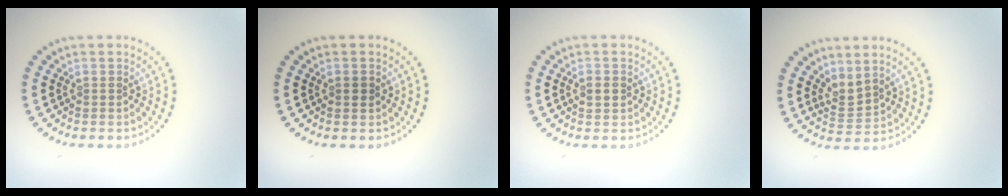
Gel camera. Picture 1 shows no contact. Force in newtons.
{"total": 0.8, "press": 0.8, "slide": 0.1}
{"total": 1.2, "press": 1.2, "slide": 0.1}
{"total": 2.2, "press": 1.5, "slide": 1.6}